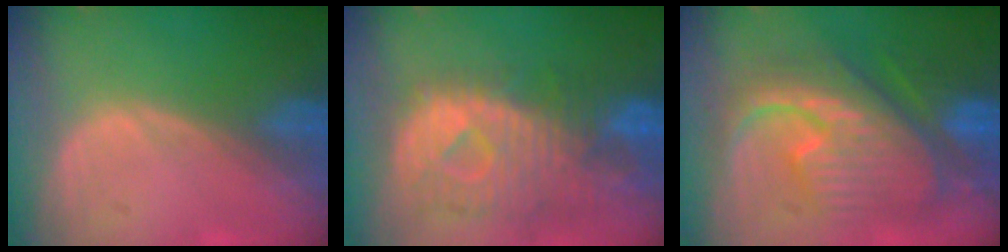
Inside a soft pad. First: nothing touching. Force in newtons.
{"total": 11.5, "press": 10.0, "slide": 5.7}
{"total": 12.4, "press": 12.3, "slide": 1.3}